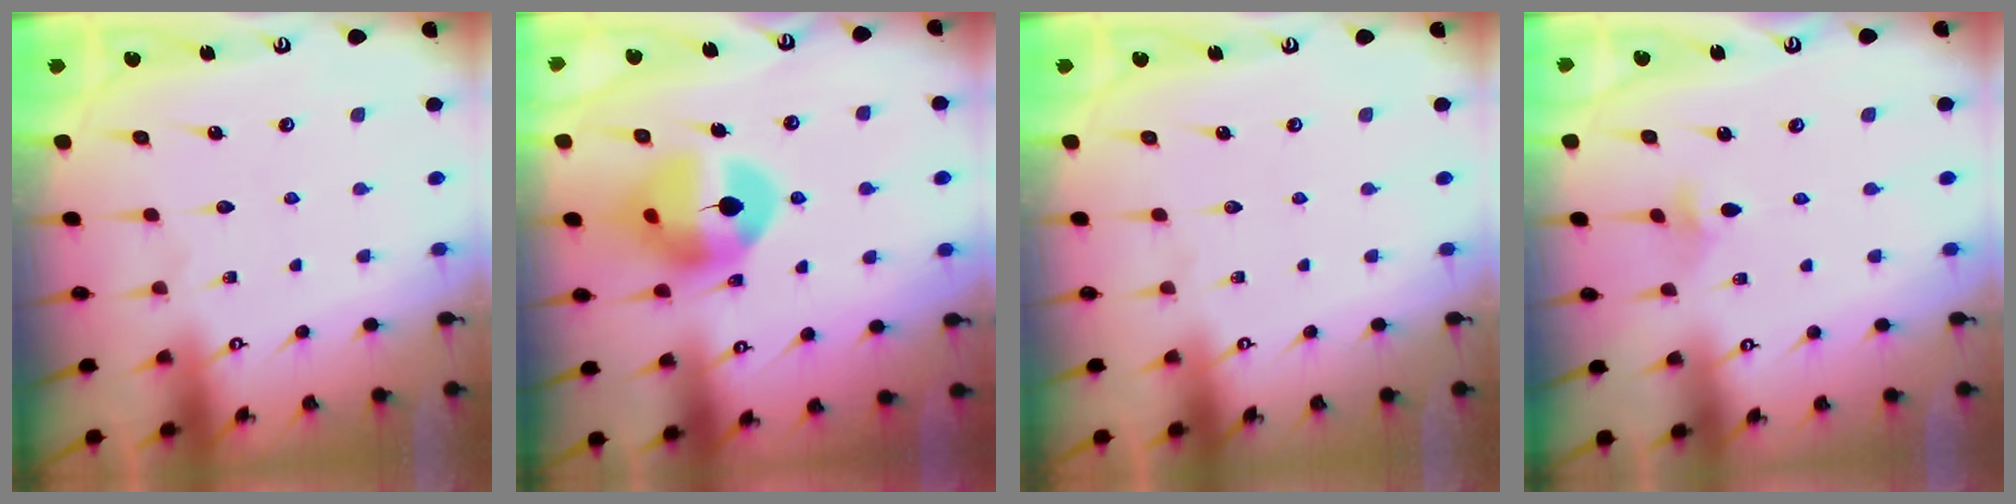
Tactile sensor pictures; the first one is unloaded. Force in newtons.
{"total": 11.2, "press": 11.2, "slide": 0.9}
{"total": 0.0}
{"total": 2.6, "press": 2.6, "slide": 0.5}